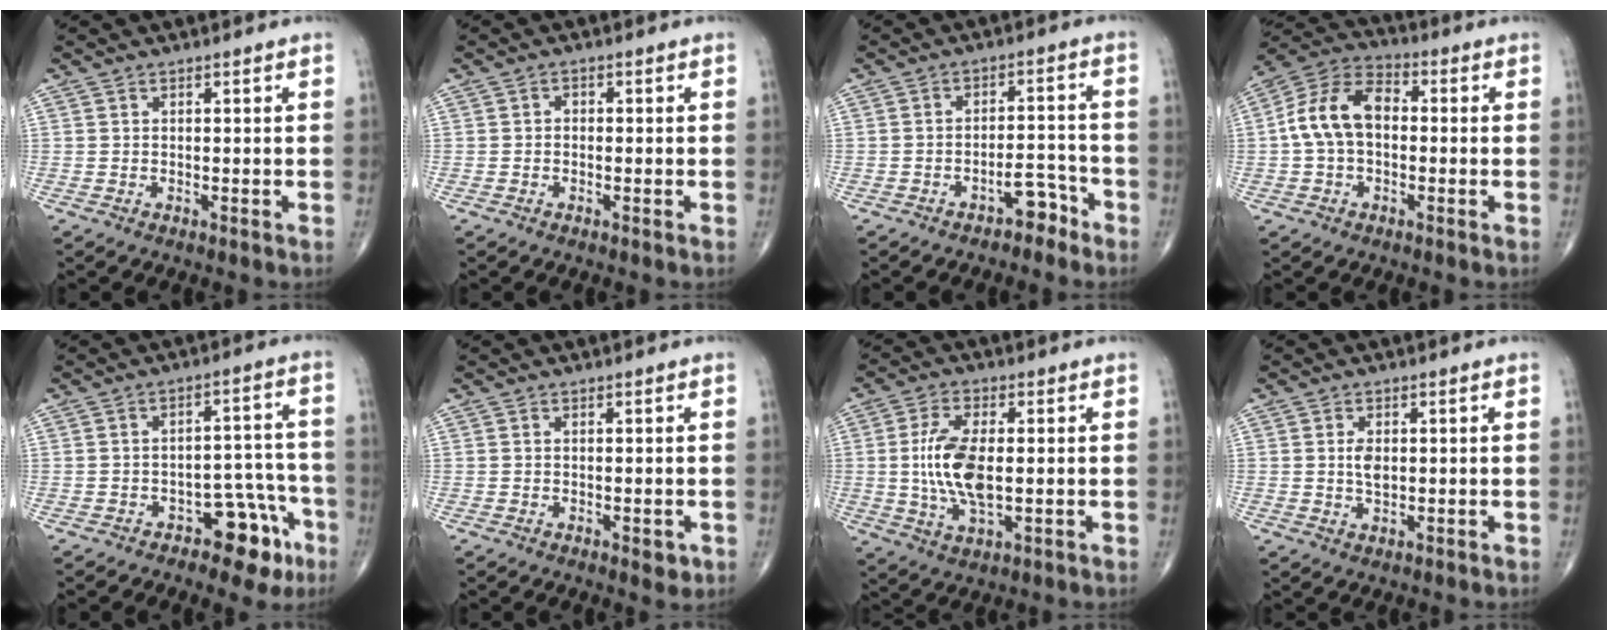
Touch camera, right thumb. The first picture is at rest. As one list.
[{"total": 1.0, "force": [-0.2, 0.8, 0.6], "torque": [0.002, 0.004, -0.008]}, {"total": 4.8, "force": [-3.5, 2.3, 2.4], "torque": [-0.017, 0.043, -0.053]}, {"total": 11.8, "force": [0.1, 7.8, 8.9], "torque": [-0.163, 0.035, -0.011]}, {"total": 9.5, "force": [-5.4, 5.0, 6.0], "torque": [-0.037, 0.051, -0.070]}, {"total": 2.1, "force": [-0.7, 1.0, 1.8], "torque": [-0.016, -0.002, -0.006]}, {"total": 11.0, "force": [0.0, 5.1, 9.8], "torque": [-0.199, -0.005, 0.001]}, {"total": 3.0, "force": [0.3, 1.7, 2.4], "torque": [-0.038, -0.003, 0.006]}]